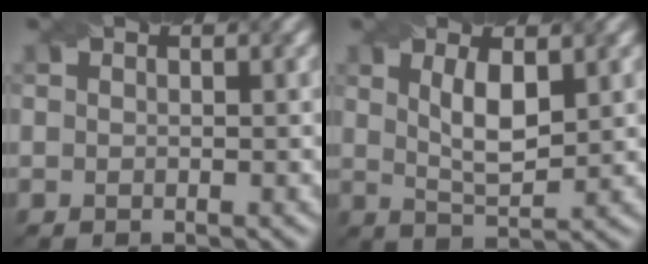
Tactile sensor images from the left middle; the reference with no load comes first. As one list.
[{"total": 3.8, "force": [1.2, 1.3, 3.3], "torque": [-0.070, -0.004, 0.025]}]